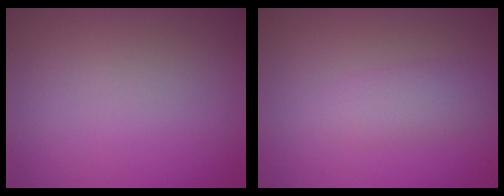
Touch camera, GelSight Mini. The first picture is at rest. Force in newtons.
{"total": 2.1, "press": 2.1, "slide": 0.1}